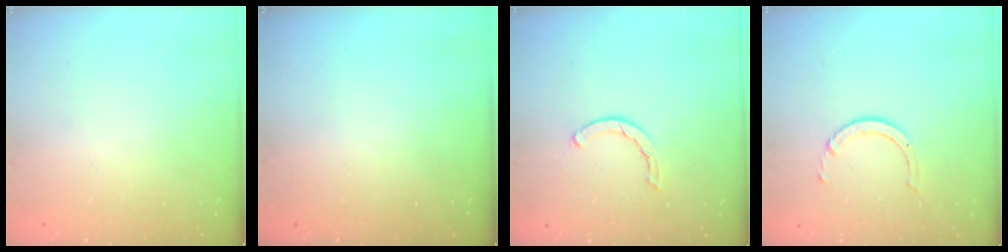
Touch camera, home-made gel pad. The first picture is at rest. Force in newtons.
{"total": 0.0}
{"total": 2.0, "press": 2.0, "slide": 0.2}
{"total": 2.5, "press": 2.4, "slide": 0.3}